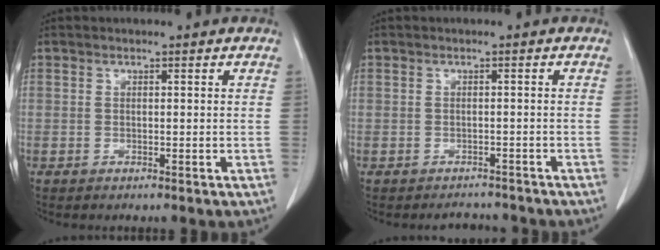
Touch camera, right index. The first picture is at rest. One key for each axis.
{"total": 2.7, "fx": -2.5, "fy": 1.0, "fz": -0.2, "tx": -0.004, "ty": 0.002, "tz": -0.034}